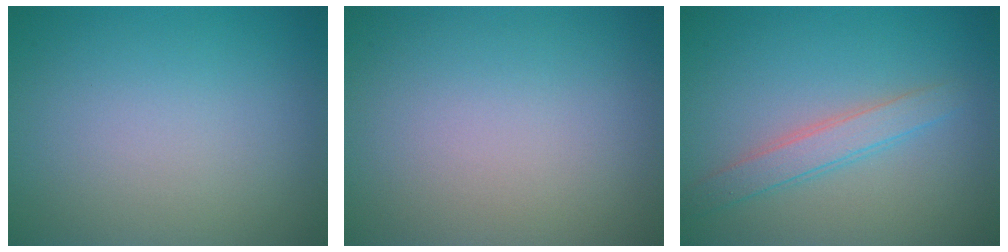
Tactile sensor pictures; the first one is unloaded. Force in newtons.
{"total": 0.0}
{"total": 2.4, "press": 2.4, "slide": 0.0}